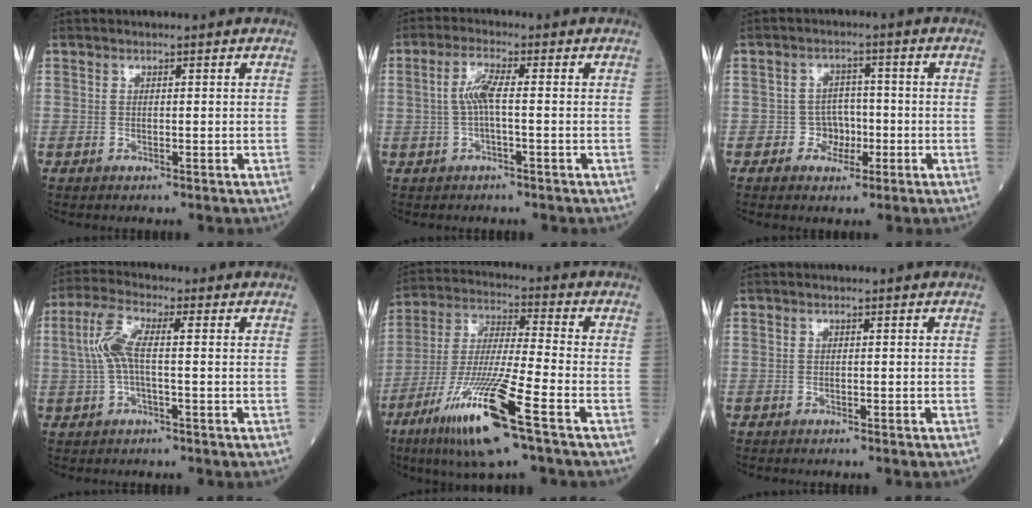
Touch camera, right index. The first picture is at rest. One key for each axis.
{"total": 3.9, "fx": -0.2, "fy": 0.3, "fz": 3.8, "tx": -0.082, "ty": 0.008, "tz": -0.003}
{"total": 3.6, "fx": -1.3, "fy": 3.1, "fz": 1.4, "tx": -0.010, "ty": 0.010, "tz": -0.020}
{"total": 6.0, "fx": 0.3, "fy": 1.3, "fz": 5.8, "tx": -0.138, "ty": 0.023, "tz": 0.003}
{"total": 16.3, "fx": -8.5, "fy": 0.2, "fz": 13.9, "tx": -0.290, "ty": -0.037, "tz": -0.158}
{"total": 0.9, "fx": -0.9, "fy": 0.0, "fz": 0.2, "tx": -0.007, "ty": -0.001, "tz": -0.015}